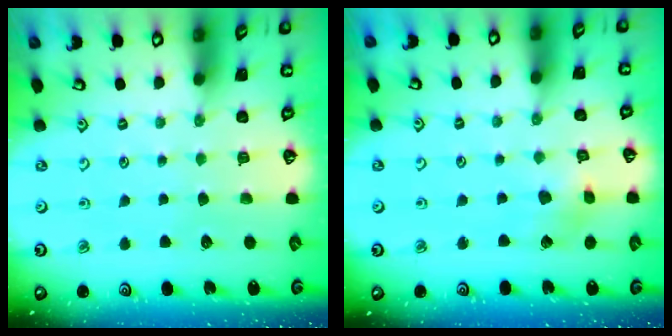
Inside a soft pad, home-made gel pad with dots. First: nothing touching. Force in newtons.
{"total": 4.5, "press": 4.5, "slide": 0.6}